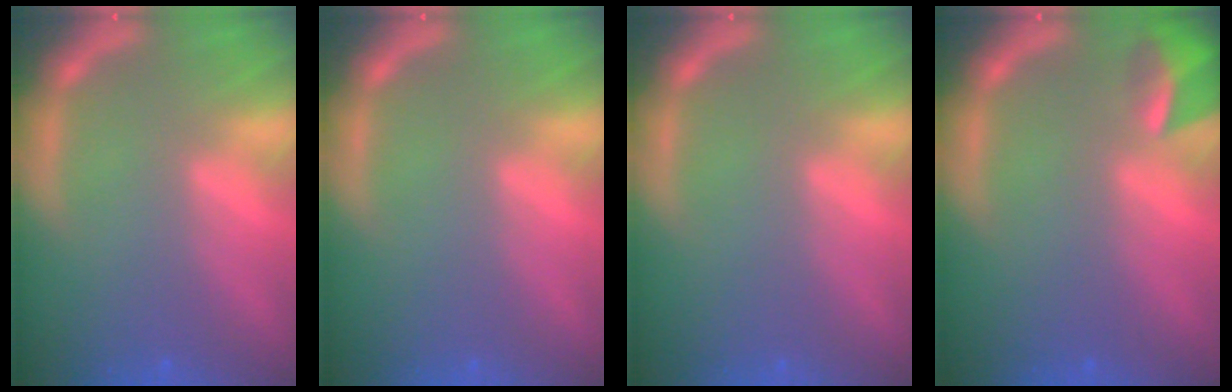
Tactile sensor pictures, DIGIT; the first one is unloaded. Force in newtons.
{"total": 0.0}
{"total": 0.0}
{"total": 3.4}